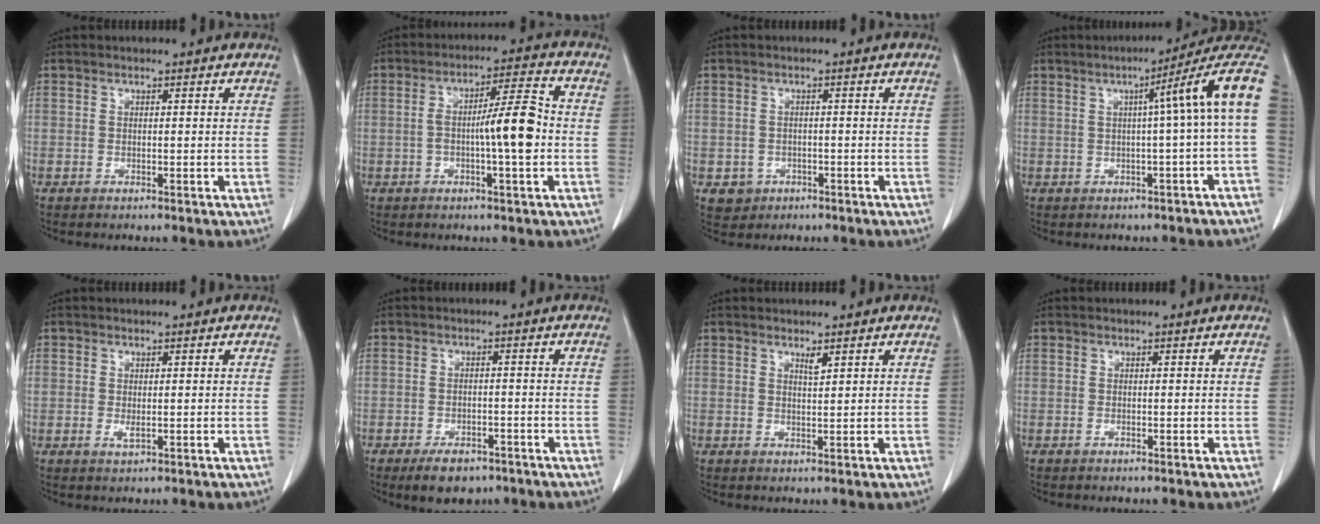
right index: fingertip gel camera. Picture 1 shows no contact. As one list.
[{"total": 8.6, "force": [-1.1, 0.7, 8.5], "torque": [-0.139, 0.015, -0.021]}, {"total": 2.9, "force": [-1.1, 2.6, 0.4], "torque": [-0.001, 0.008, -0.008]}, {"total": 11.2, "force": [2.0, -1.0, 11.0], "torque": [-0.131, 0.034, 0.017]}, {"total": 1.1, "force": [-0.1, 0.6, 0.9], "torque": [-0.016, -0.003, 0.001]}, {"total": 5.3, "force": [-3.8, 2.7, 2.6], "torque": [-0.039, -0.002, -0.052]}, {"total": 1.2, "force": [0.9, 0.1, 0.8], "torque": [-0.017, -0.006, 0.018]}, {"total": 0.0}]